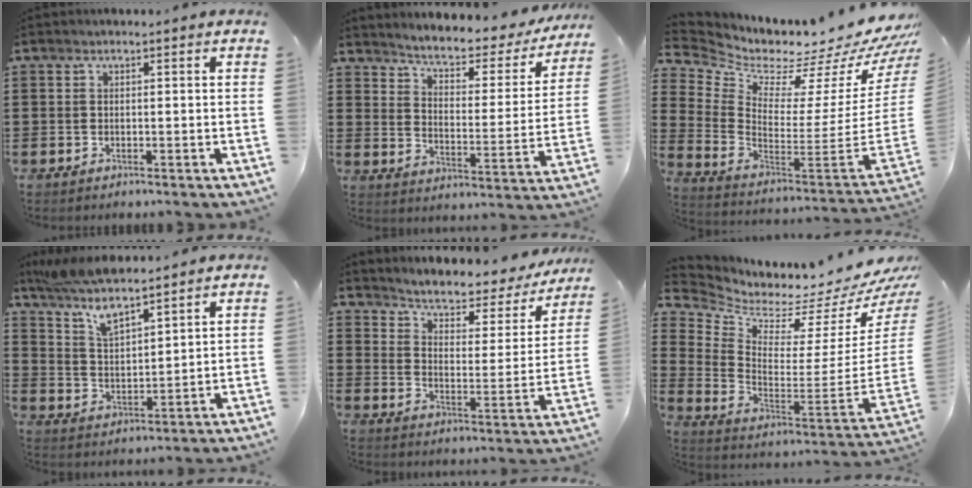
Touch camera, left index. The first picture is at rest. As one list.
[{"total": 4.0, "force": [3.6, 0.7, 1.6], "torque": [-0.053, -0.028, 0.052]}, {"total": 4.5, "force": [4.2, 1.0, 1.2], "torque": [-0.041, -0.071, 0.059]}, {"total": 7.6, "force": [6.4, 1.2, 4.0], "torque": [-0.100, -0.021, 0.115]}, {"total": 3.4, "force": [2.9, 1.0, 1.5], "torque": [-0.047, -0.024, 0.038]}, {"total": 2.3, "force": [1.8, 1.2, 0.9], "torque": [-0.026, -0.059, 0.017]}]